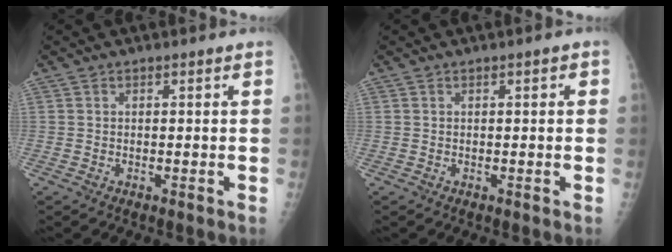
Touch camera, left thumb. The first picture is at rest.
{"total": 0.9, "force": [0.2, 0.4, 0.7], "torque": [-0.005, 0.003, -0.001]}